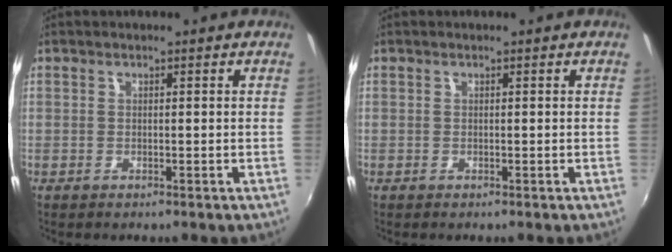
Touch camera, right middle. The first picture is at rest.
{"total": 0.0}